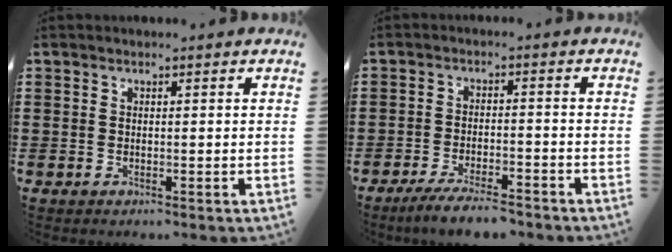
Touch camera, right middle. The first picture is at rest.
{"total": 4.7, "force": [-4.1, 0.5, 2.3], "torque": [-0.042, -0.003, -0.079]}